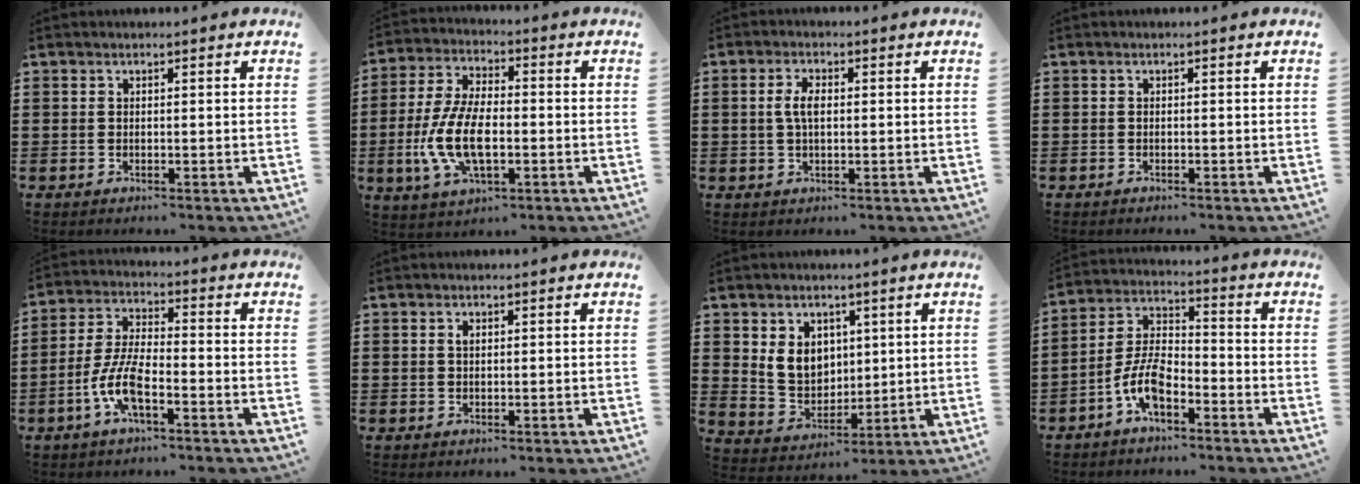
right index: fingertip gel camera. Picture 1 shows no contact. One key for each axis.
{"total": 10.1, "fx": -2.3, "fy": 4.7, "fz": 8.7, "tx": -0.208, "ty": -0.011, "tz": -0.050}
{"total": 3.5, "fx": 0.3, "fy": 1.5, "fz": 3.1, "tx": -0.064, "ty": 0.007, "tz": 0.002}
{"total": 0.6, "fx": -0.6, "fy": -0.1, "fz": 0.0, "tx": 0.000, "ty": -0.004, "tz": -0.012}
{"total": 7.6, "fx": -3.4, "fy": 2.2, "fz": 6.4, "tx": -0.155, "ty": -0.014, "tz": -0.070}
{"total": 0.9, "fx": 0.3, "fy": 0.5, "fz": 0.7, "tx": -0.016, "ty": 0.002, "tz": 0.005}
{"total": 6.6, "fx": 2.0, "fy": 5.7, "fz": 2.8, "tx": -0.068, "ty": 0.014, "tz": 0.037}
{"total": 7.5, "fx": -4.1, "fy": 3.3, "fz": 5.3, "tx": -0.131, "ty": -0.001, "tz": -0.084}